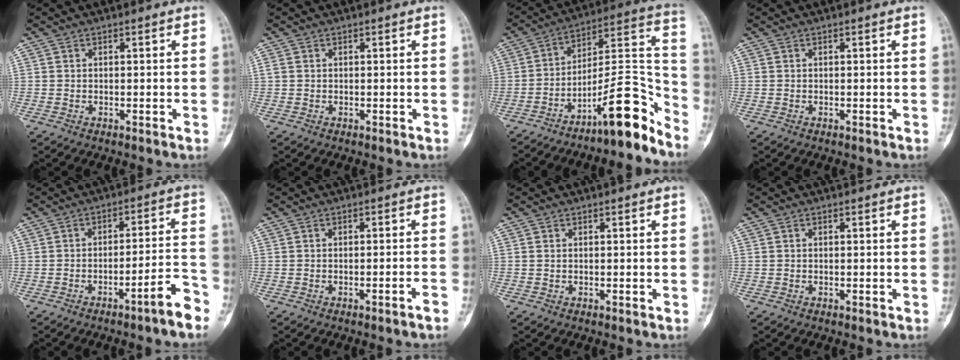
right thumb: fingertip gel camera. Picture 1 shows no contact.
{"total": 0.7, "force": [0.2, 0.6, 0.4], "torque": [-0.009, 0.006, 0.004]}
{"total": 15.6, "force": [-11.2, 3.3, 10.4], "torque": [-0.128, 0.127, -0.181]}
{"total": 0.0}
{"total": 7.7, "force": [-5.1, 0.5, 5.7], "torque": [-0.082, 0.049, -0.074]}
{"total": 2.2, "force": [-1.6, -0.2, 1.4], "torque": [-0.031, 0.012, -0.018]}
{"total": 0.5, "force": [0.0, 0.4, 0.4], "torque": [-0.014, 0.000, 0.000]}
{"total": 0.0}